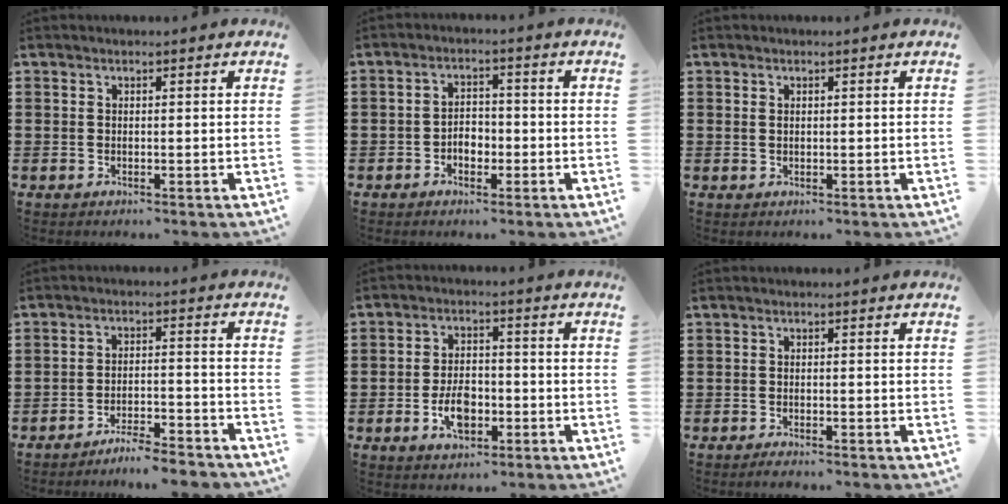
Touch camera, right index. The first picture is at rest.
{"total": 2.9, "force": [-1.2, 2.0, 1.7], "torque": [-0.035, 0.005, -0.026]}
{"total": 0.8, "force": [0.3, 0.5, 0.5], "torque": [-0.011, 0.003, 0.005]}
{"total": 4.3, "force": [-4.2, -0.3, 0.9], "torque": [-0.018, 0.000, -0.087]}
{"total": 5.8, "force": [-2.0, 3.4, 4.2], "torque": [-0.085, 0.000, -0.041]}
{"total": 0.9, "force": [-0.9, 0.0, 0.2], "torque": [-0.007, -0.003, -0.016]}